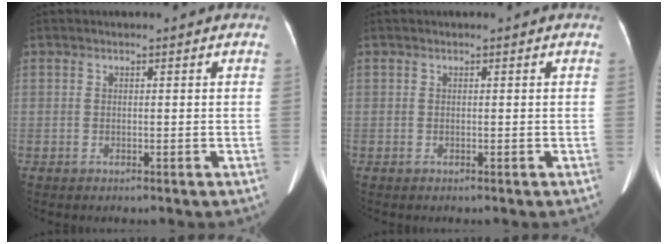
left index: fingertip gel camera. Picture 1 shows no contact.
{"total": 0.0}